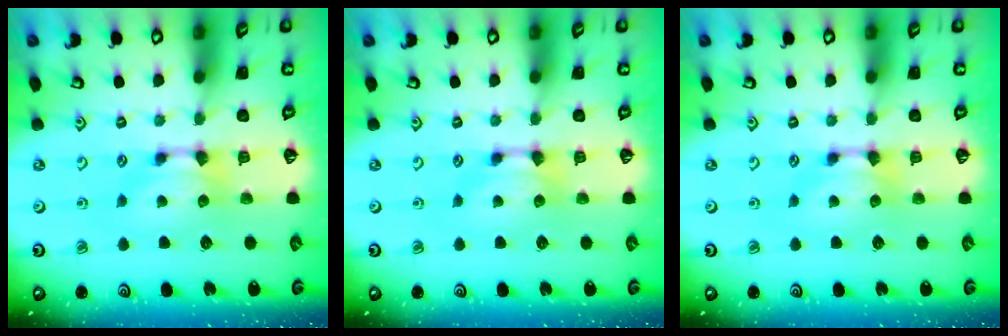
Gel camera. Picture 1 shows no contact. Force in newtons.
{"total": 0.0}
{"total": 0.0}